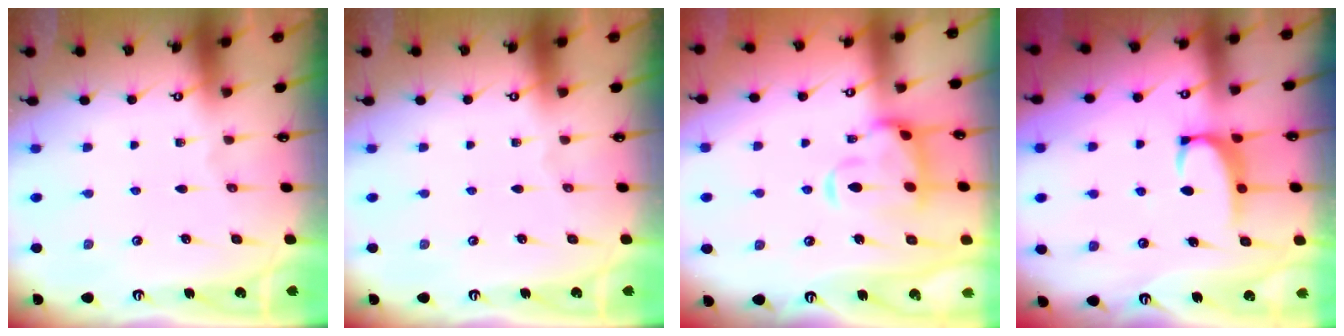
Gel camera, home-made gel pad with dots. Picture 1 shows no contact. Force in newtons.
{"total": 0.0}
{"total": 6.3, "press": 6.1, "slide": 1.5}
{"total": 2.2, "press": 2.1, "slide": 0.7}